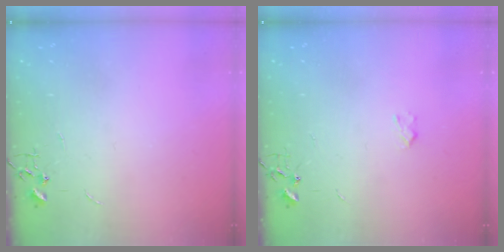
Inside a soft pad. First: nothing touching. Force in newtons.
{"total": 2.4, "press": 2.4, "slide": 0.4}